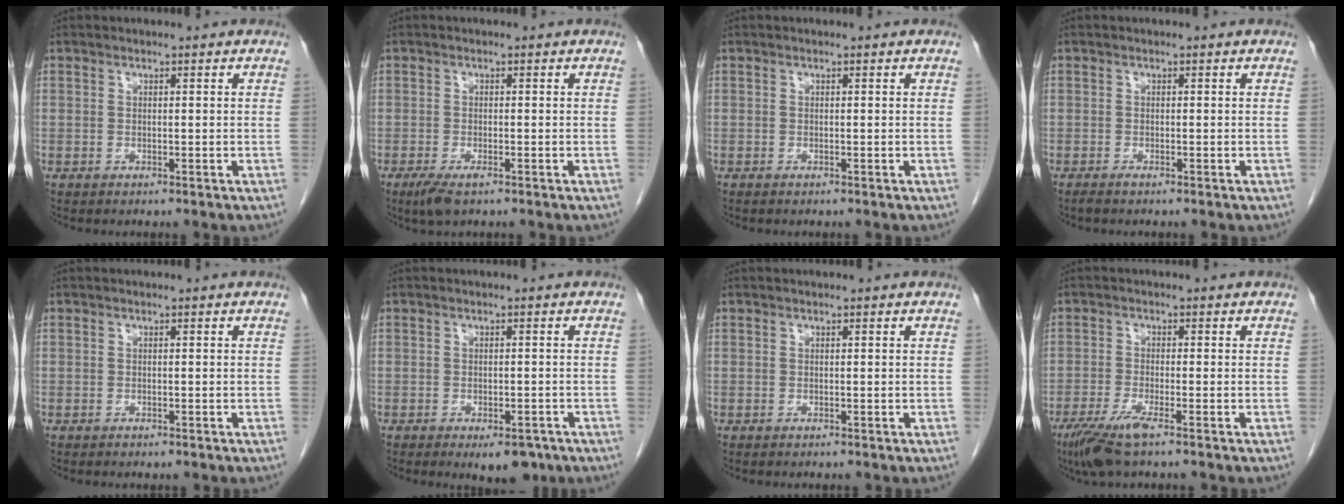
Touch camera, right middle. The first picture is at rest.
{"total": 3.2, "force": [-1.9, 0.8, 2.4], "torque": [-0.050, -0.007, -0.034]}
{"total": 0.0}
{"total": 0.7, "force": [-0.5, -0.1, 0.4], "torque": [-0.010, -0.002, -0.011]}
{"total": 0.0}
{"total": 4.7, "force": [-3.0, 2.0, 3.0], "torque": [-0.031, -0.002, -0.034]}
{"total": 0.0}
{"total": 5.4, "force": [-3.5, 0.3, 4.1], "torque": [-0.085, -0.016, -0.067]}